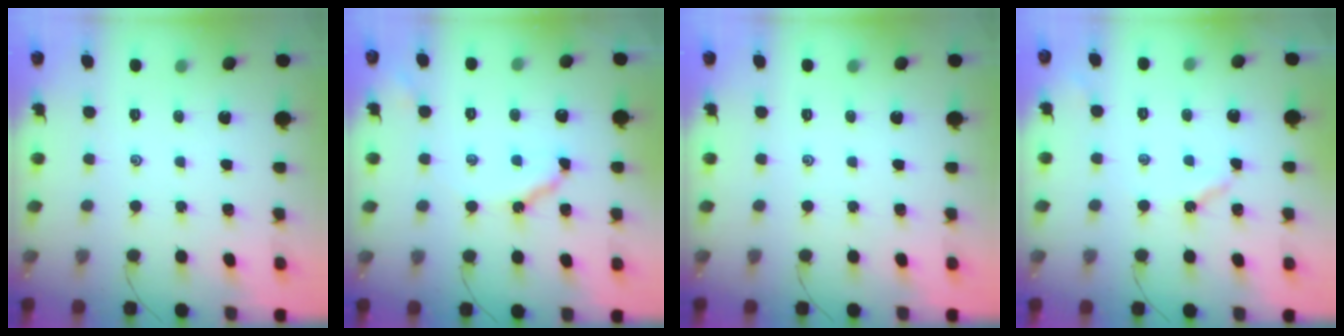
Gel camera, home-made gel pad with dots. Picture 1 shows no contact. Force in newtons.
{"total": 7.9, "press": 7.8, "slide": 0.9}
{"total": 0.0}
{"total": 3.8, "press": 3.8, "slide": 0.1}